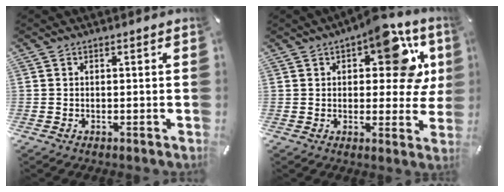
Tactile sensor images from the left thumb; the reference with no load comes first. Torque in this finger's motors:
{"motor_torque": [1.44, 1.51, 1.24, -0.61, 0.10]}